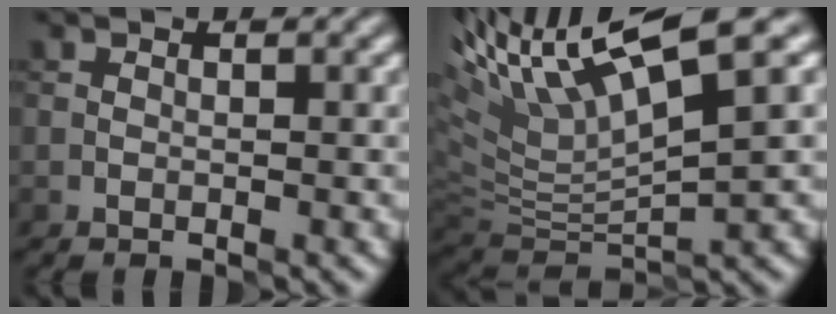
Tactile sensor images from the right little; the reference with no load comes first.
{"total": 9.3, "force": [4.9, 1.9, 7.7], "torque": [-0.136, 0.023, 0.094]}